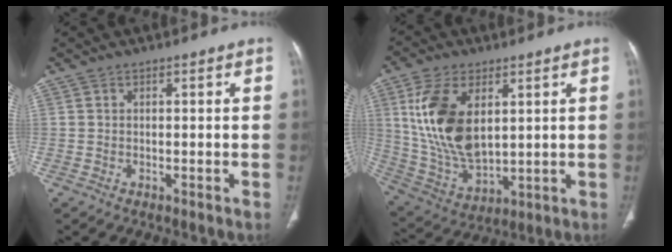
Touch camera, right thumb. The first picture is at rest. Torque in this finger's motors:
{"motor_torque": [-0.23, 1.63, 1.42, 1.32, 0.59]}